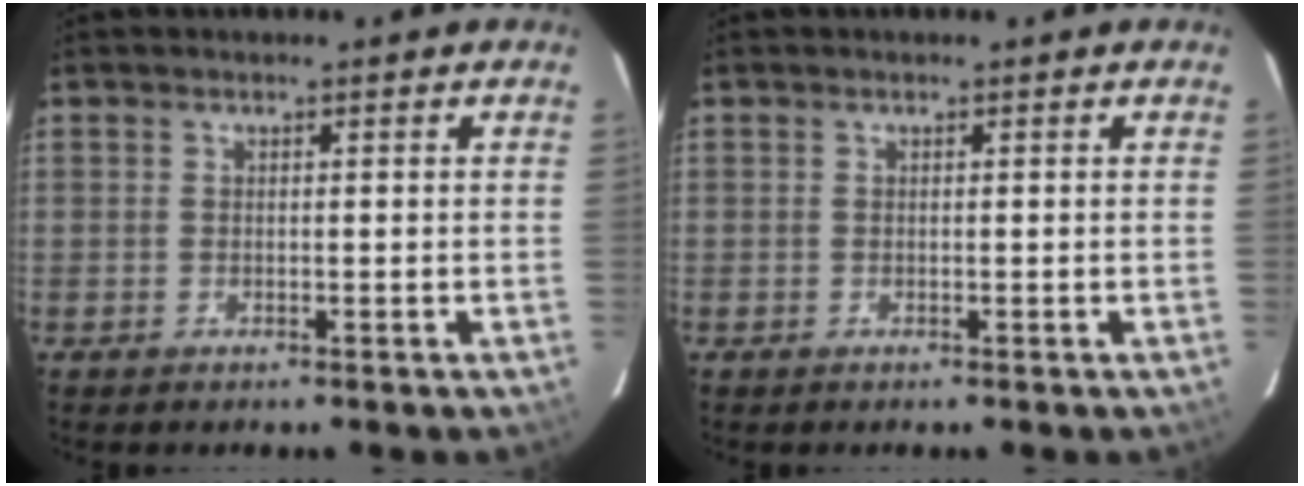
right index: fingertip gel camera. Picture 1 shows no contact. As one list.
[{"total": 0.0}]